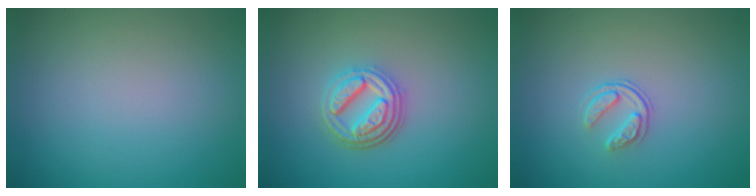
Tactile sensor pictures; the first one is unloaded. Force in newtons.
{"total": 4.2, "press": 3.3, "slide": 2.6}
{"total": 1.7, "press": 1.1, "slide": 1.3}